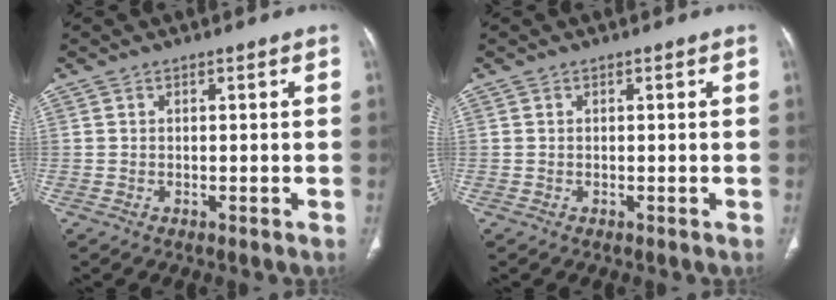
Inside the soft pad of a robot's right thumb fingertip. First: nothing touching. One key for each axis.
{"total": 0.0}